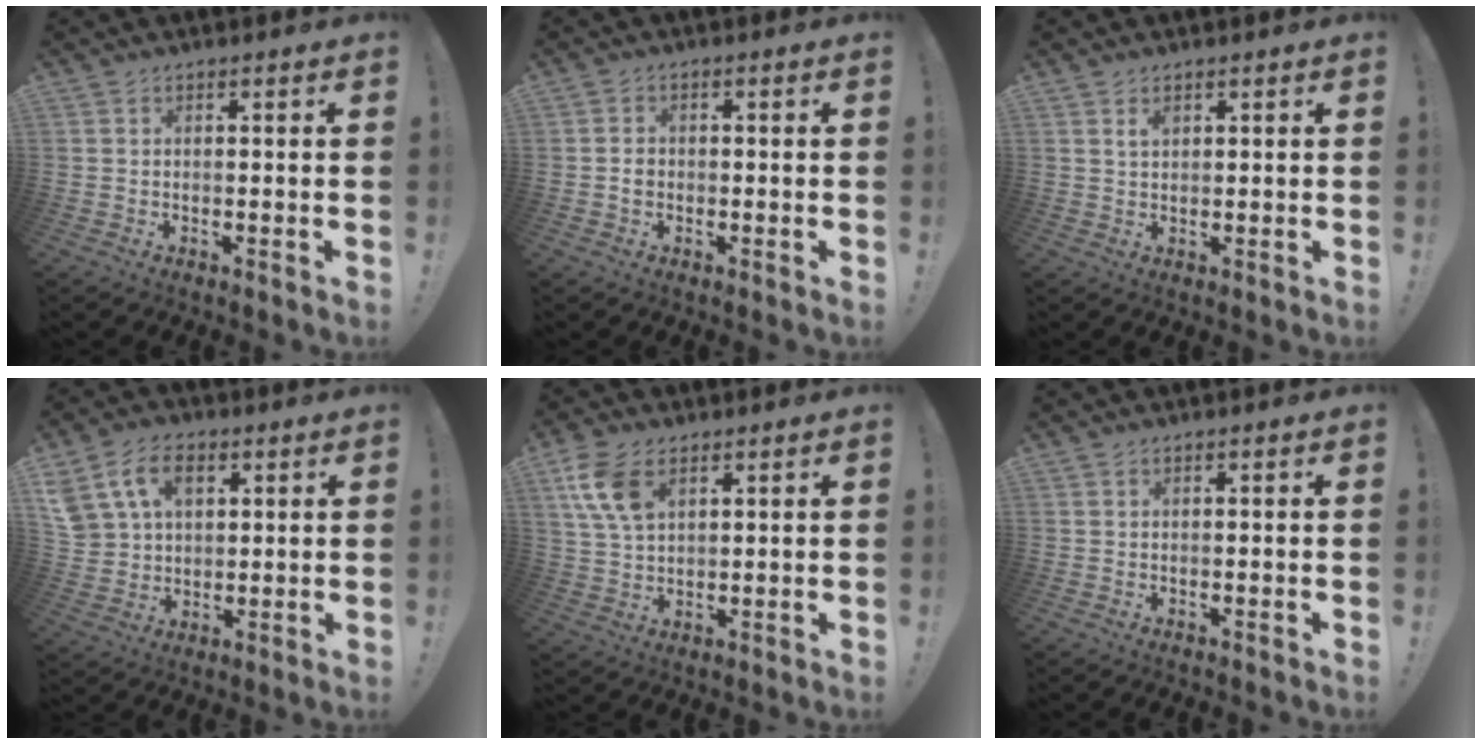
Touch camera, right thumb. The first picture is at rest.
{"total": 2.3, "force": [-0.7, 1.8, 1.2], "torque": [-0.011, 0.003, -0.014]}
{"total": 1.9, "force": [1.1, 1.1, 1.0], "torque": [-0.008, -0.005, 0.019]}
{"total": 14.5, "force": [6.0, 10.1, 8.5], "torque": [-0.159, -0.016, 0.118]}
{"total": 10.5, "force": [4.7, 6.2, 7.0], "torque": [-0.141, -0.007, 0.091]}
{"total": 0.0}